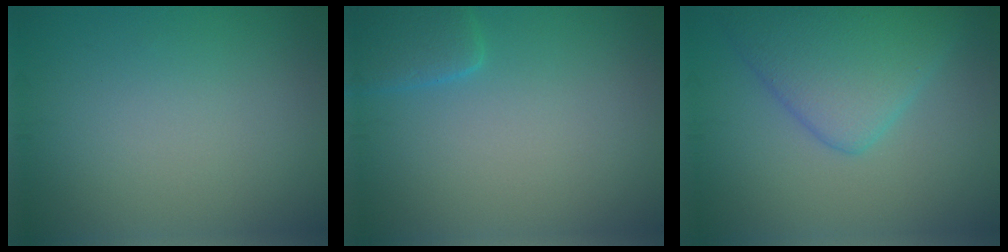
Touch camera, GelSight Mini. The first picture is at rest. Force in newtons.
{"total": 2.6, "press": 2.6, "slide": 0.3}
{"total": 5.7, "press": 5.7, "slide": 0.2}